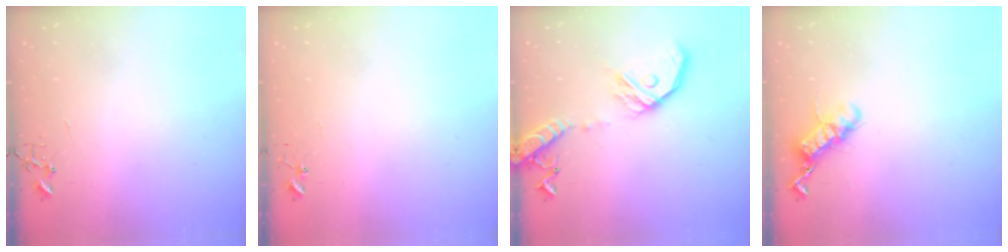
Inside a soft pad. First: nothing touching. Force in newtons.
{"total": 4.8, "press": 4.8, "slide": 0.2}
{"total": 18.2, "press": 17.9, "slide": 3.1}
{"total": 12.2, "press": 12.2, "slide": 0.6}